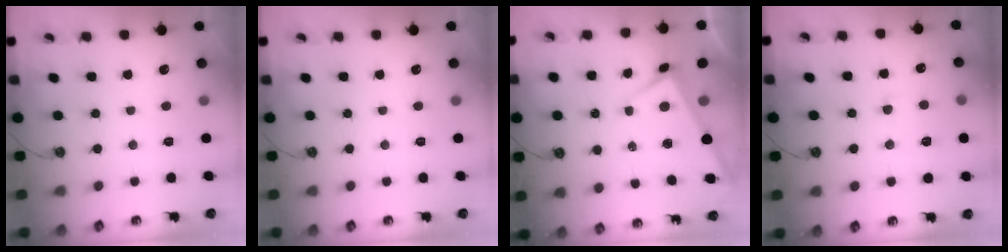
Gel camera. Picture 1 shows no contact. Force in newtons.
{"total": 0.0}
{"total": 3.3, "press": 3.3, "slide": 0.1}
{"total": 2.1, "press": 2.1, "slide": 0.5}